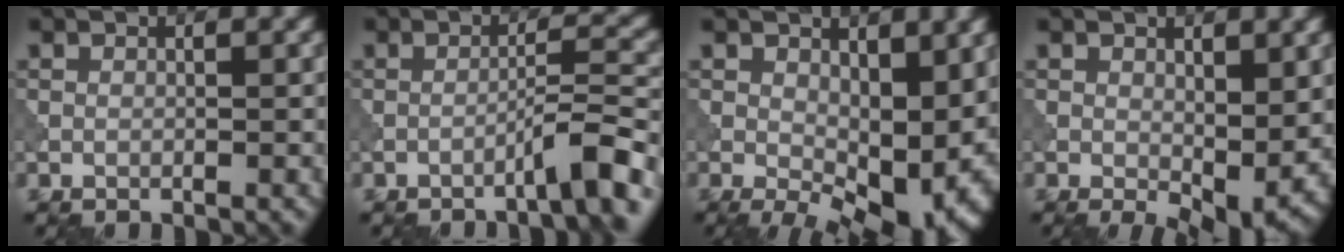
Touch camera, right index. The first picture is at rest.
{"total": 4.1, "force": [-2.7, 0.2, 3.1], "torque": [-0.040, 0.019, -0.056]}
{"total": 10.5, "force": [0.1, 5.8, 8.7], "torque": [-0.121, -0.023, 0.015]}
{"total": 4.9, "force": [0.1, 2.4, 4.2], "torque": [-0.064, -0.016, 0.008]}